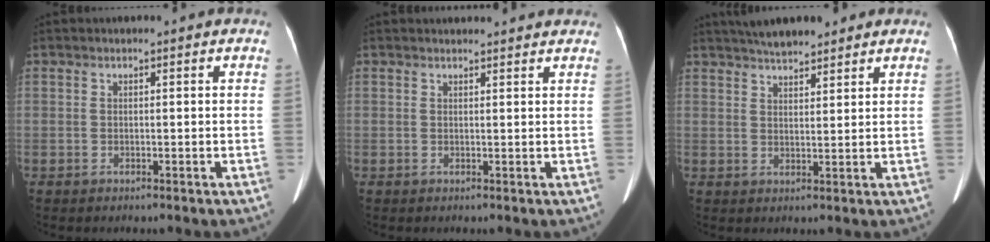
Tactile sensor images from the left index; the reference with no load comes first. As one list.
[{"total": 6.2, "force": [5.9, 1.1, 1.4], "torque": [-0.013, 0.023, 0.060]}, {"total": 7.6, "force": [6.5, 1.7, 3.5], "torque": [-0.051, 0.025, 0.105]}]